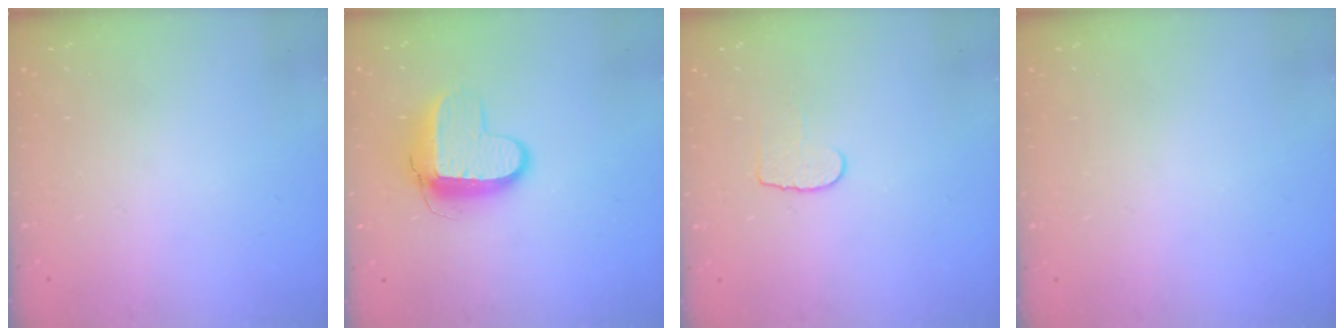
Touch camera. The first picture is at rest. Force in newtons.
{"total": 10.3, "press": 10.2, "slide": 1.0}
{"total": 5.7, "press": 5.6, "slide": 0.5}
{"total": 0.6, "press": 0.6, "slide": 0.2}